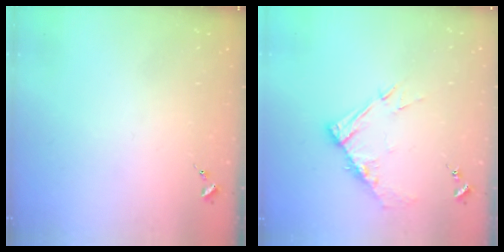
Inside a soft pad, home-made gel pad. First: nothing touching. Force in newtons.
{"total": 10.1, "press": 10.0, "slide": 1.1}